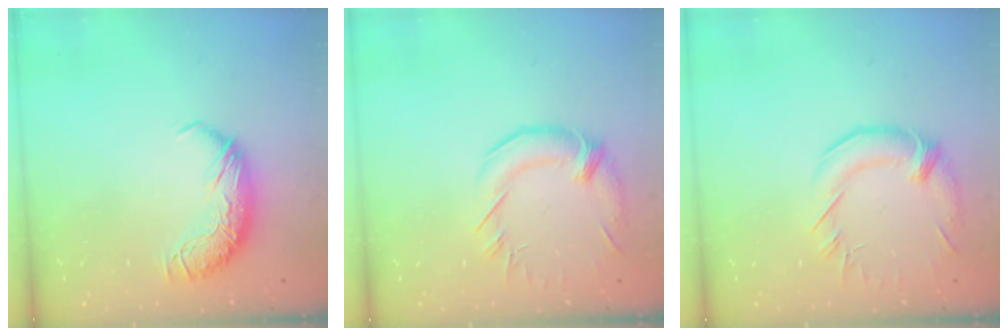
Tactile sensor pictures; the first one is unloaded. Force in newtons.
{"total": 1.5, "press": 0.3, "slide": 1.5}
{"total": 1.5, "press": 0.3, "slide": 1.5}